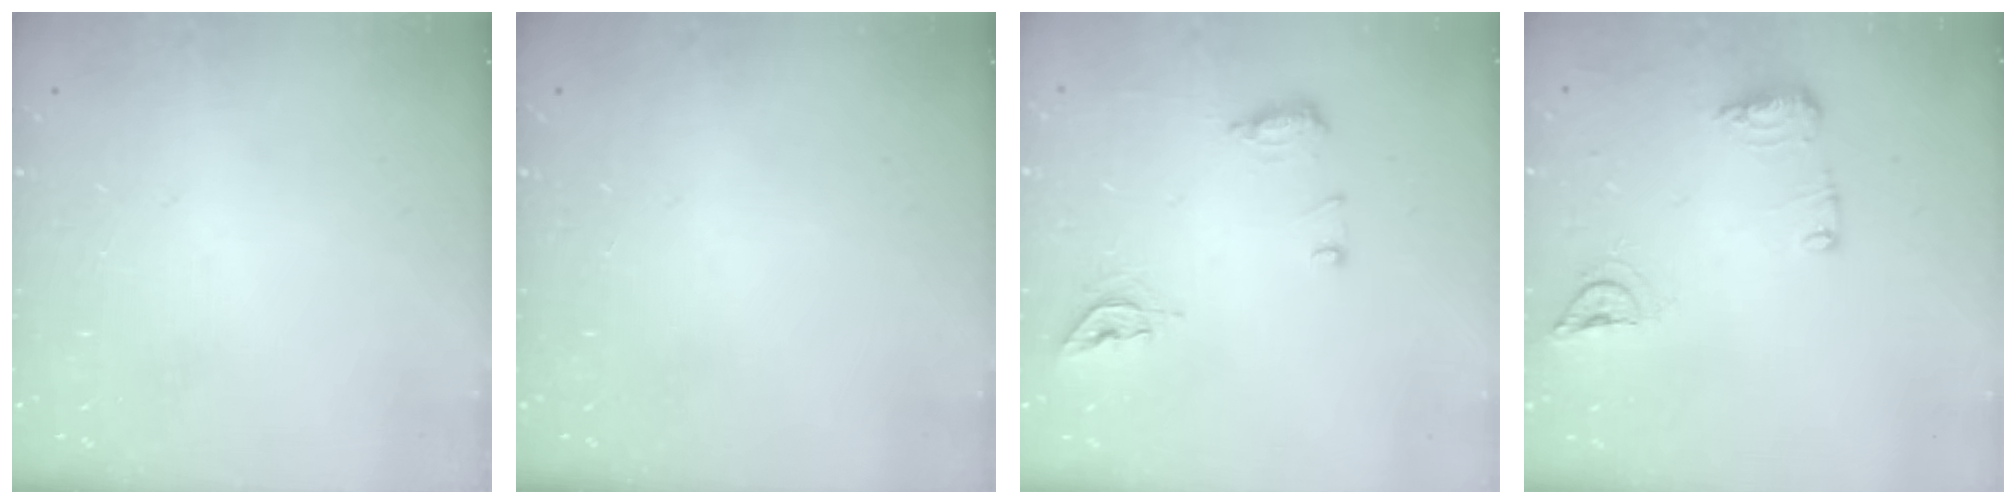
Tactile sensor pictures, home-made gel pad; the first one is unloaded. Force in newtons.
{"total": 0.0}
{"total": 9.0, "press": 8.9, "slide": 0.9}
{"total": 9.7, "press": 9.7, "slide": 0.3}